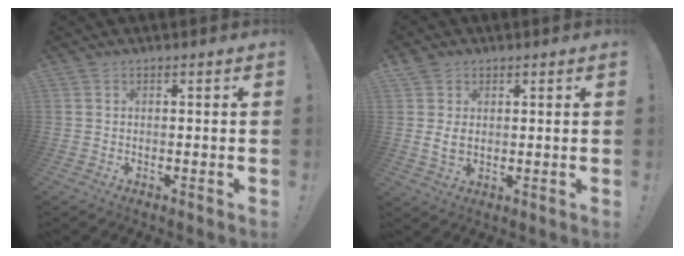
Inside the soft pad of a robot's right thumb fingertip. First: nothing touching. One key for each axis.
{"total": 4.8, "fx": 1.3, "fy": 3.6, "fz": 2.9, "tx": -0.048, "ty": -0.003, "tz": 0.024}